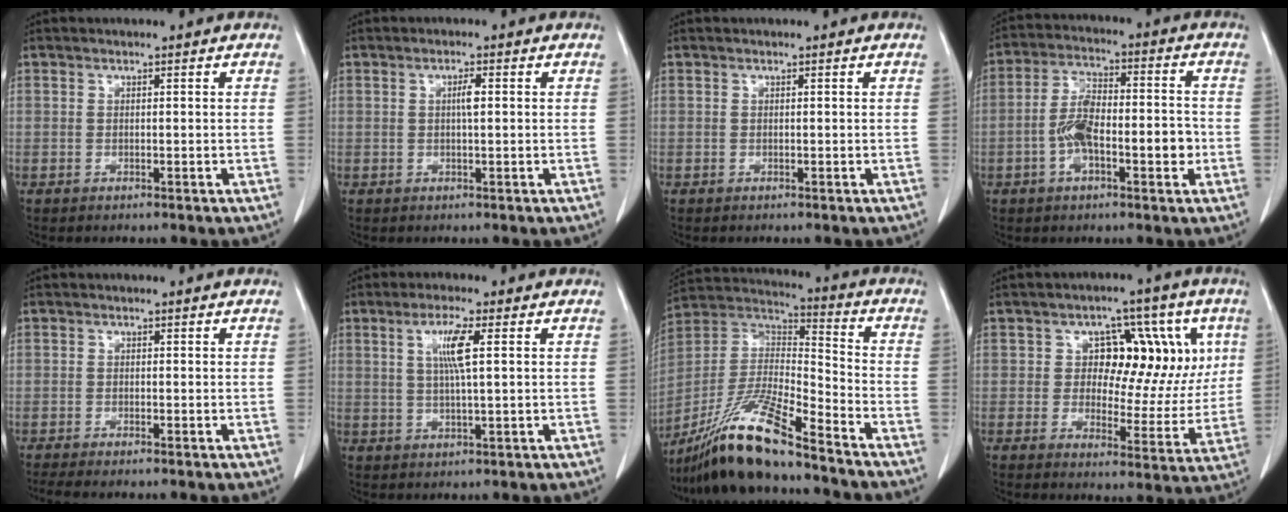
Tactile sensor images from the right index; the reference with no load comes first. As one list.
[{"total": 1.8, "force": [0.2, 0.2, 1.7], "torque": [-0.032, 0.003, 0.003]}, {"total": 0.0}, {"total": 9.7, "force": [-2.3, 3.7, 8.6], "torque": [-0.160, 0.026, -0.040]}, {"total": 3.5, "force": [-3.0, 0.2, 1.8], "torque": [-0.021, -0.006, -0.044]}, {"total": 5.2, "force": [1.5, 0.0, 5.0], "torque": [-0.095, 0.000, 0.030]}, {"total": 17.1, "force": [-13.5, 1.1, 10.3], "torque": [-0.215, -0.015, -0.255]}, {"total": 12.3, "force": [3.3, 7.0, 9.6], "torque": [-0.105, 0.029, 0.050]}]